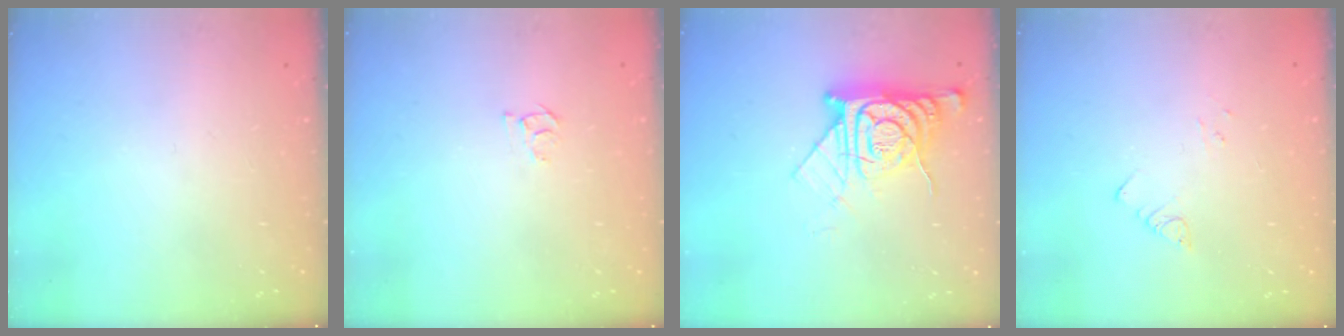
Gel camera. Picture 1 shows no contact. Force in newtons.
{"total": 4.0, "press": 3.9, "slide": 0.5}
{"total": 11.8, "press": 11.7, "slide": 1.0}
{"total": 3.0, "press": 3.0, "slide": 0.4}